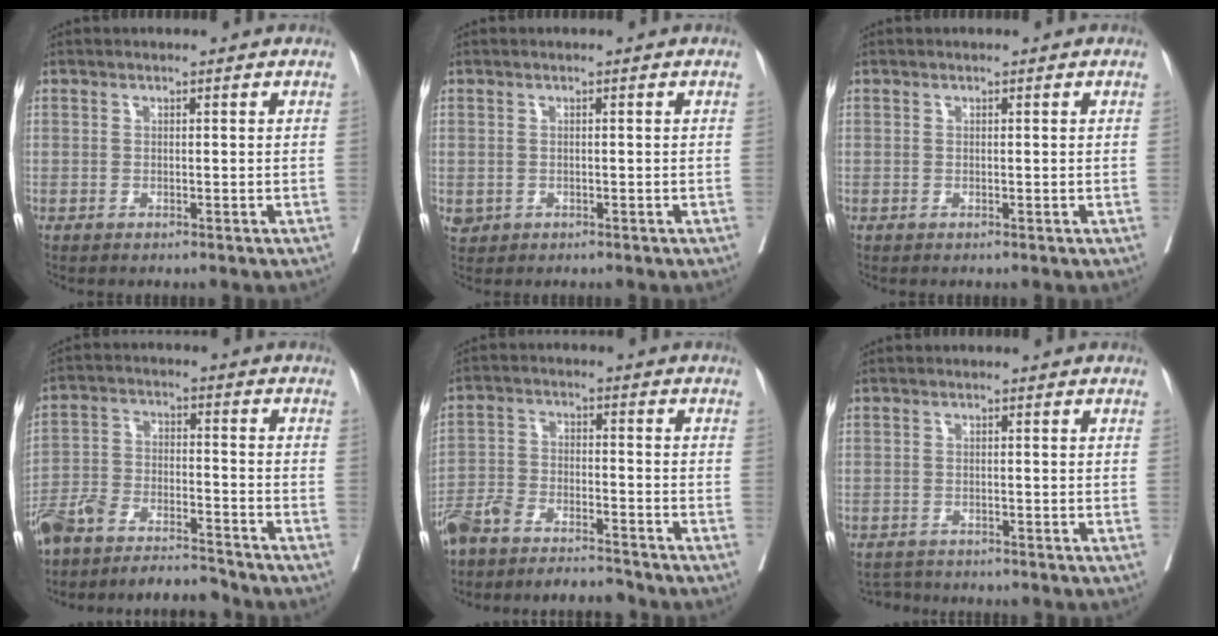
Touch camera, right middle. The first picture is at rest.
{"total": 1.0, "force": [-0.3, 0.9, 0.3], "torque": [-0.007, 0.002, 0.001]}
{"total": 0.0}
{"total": 10.9, "force": [-10.5, 1.0, 2.9], "torque": [-0.049, 0.012, -0.183]}
{"total": 9.5, "force": [-8.8, 1.6, 3.2], "torque": [-0.054, 0.004, -0.152]}
{"total": 2.3, "force": [-2.2, 0.6, -0.3], "torque": [0.005, -0.010, -0.036]}